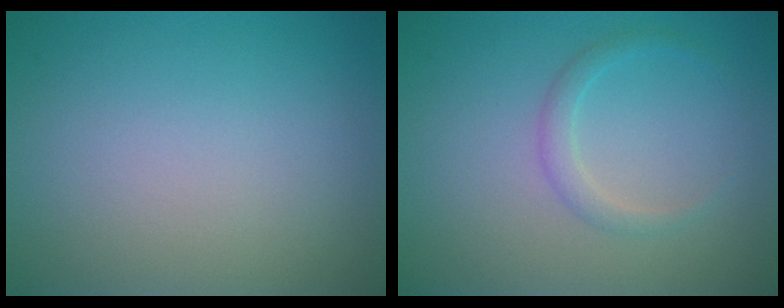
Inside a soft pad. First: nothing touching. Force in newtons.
{"total": 1.5, "press": 1.5, "slide": 0.1}